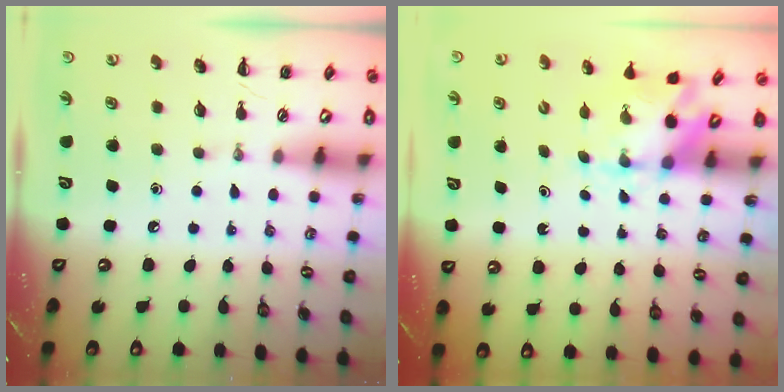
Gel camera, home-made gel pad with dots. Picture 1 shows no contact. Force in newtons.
{"total": 2.5, "press": 2.3, "slide": 1.0}